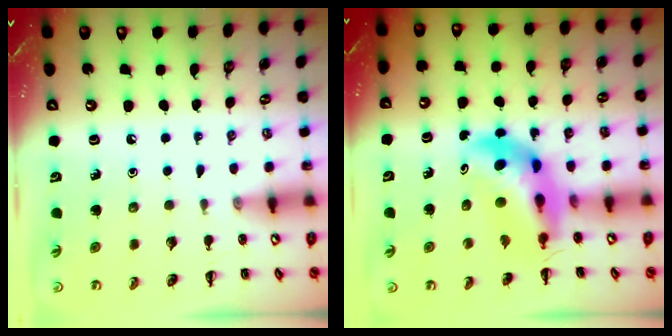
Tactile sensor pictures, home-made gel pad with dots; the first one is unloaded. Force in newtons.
{"total": 7.4, "press": 7.2, "slide": 1.8}